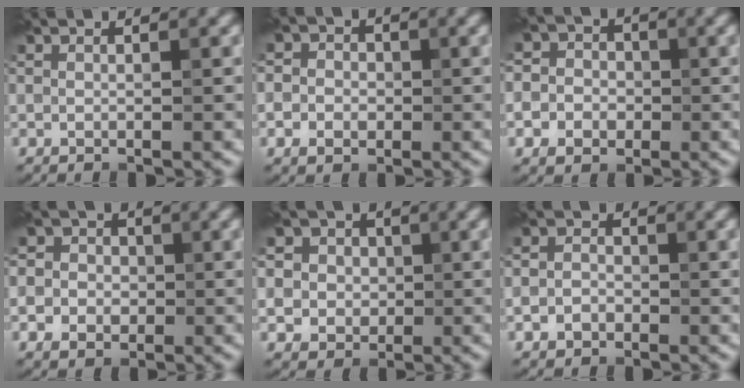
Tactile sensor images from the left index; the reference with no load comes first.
{"total": 3.9, "force": [0.0, 3.5, 1.7], "torque": [-0.004, 0.008, -0.026]}
{"total": 6.2, "force": [-1.1, 5.7, 1.9], "torque": [-0.020, 0.010, -0.052]}
{"total": 6.4, "force": [0.0, 5.9, 2.4], "torque": [-0.032, 0.023, -0.037]}
{"total": 10.2, "force": [3.3, 8.7, 4.2], "torque": [-0.092, 0.033, 0.025]}
{"total": 2.1, "force": [-0.7, 1.8, 0.9], "torque": [-0.001, -0.002, -0.021]}